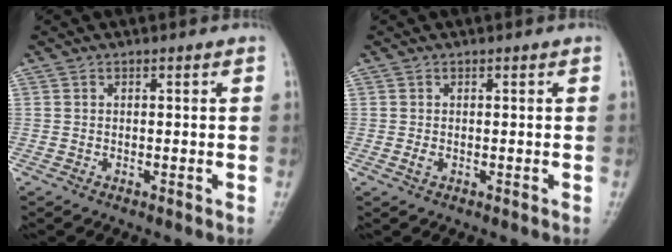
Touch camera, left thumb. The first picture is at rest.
{"total": 0.9, "force": [-0.2, 0.6, 0.7], "torque": [-0.013, -0.001, -0.006]}